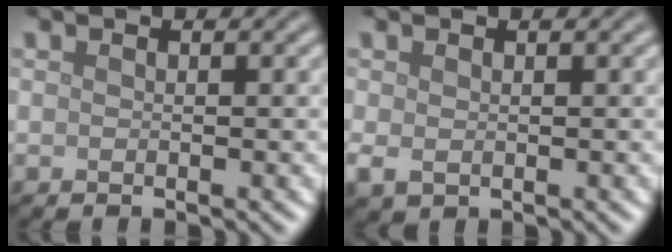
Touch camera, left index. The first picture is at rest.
{"total": 1.6, "force": [-0.2, 1.2, 1.1], "torque": [-0.026, -0.005, -0.001]}